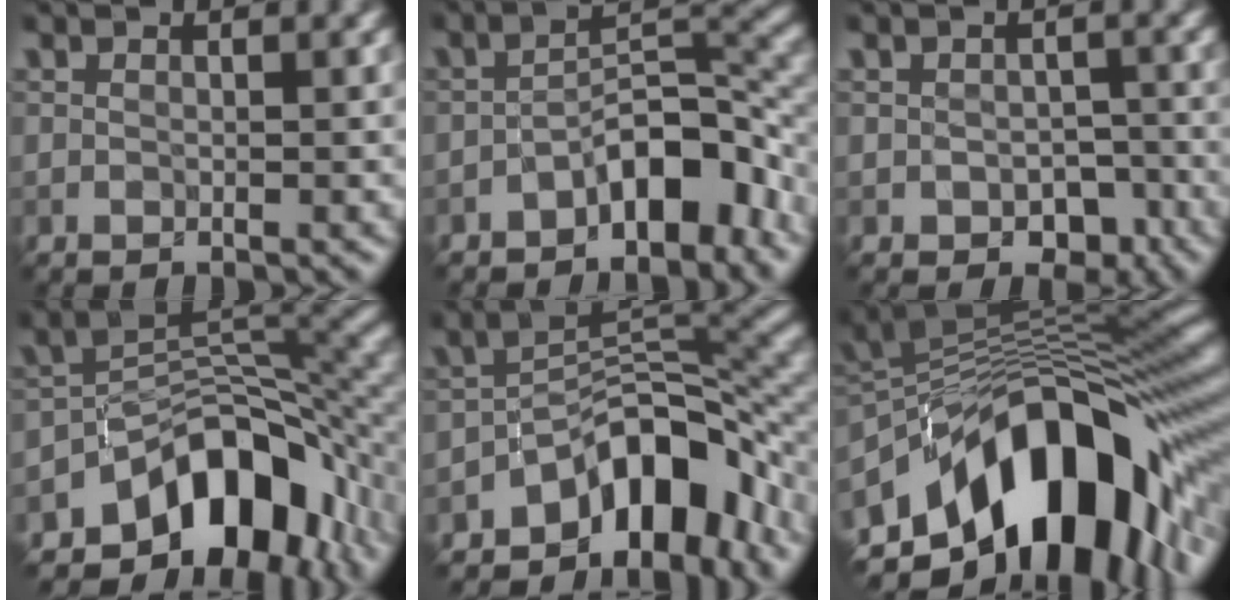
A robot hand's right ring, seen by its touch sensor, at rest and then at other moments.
{"total": 5.7, "force": [-3.2, 2.4, 4.0], "torque": [-0.050, 0.019, -0.061]}
{"total": 3.3, "force": [-1.5, 2.2, 1.9], "torque": [-0.019, -0.004, -0.020]}
{"total": 10.5, "force": [-5.9, 6.0, 6.3], "torque": [-0.068, -0.001, -0.098]}
{"total": 9.2, "force": [-5.7, 4.3, 5.8], "torque": [-0.055, 0.012, -0.098]}
{"total": 14.9, "force": [-5.8, 7.9, 11.3], "torque": [-0.163, 0.013, -0.102]}